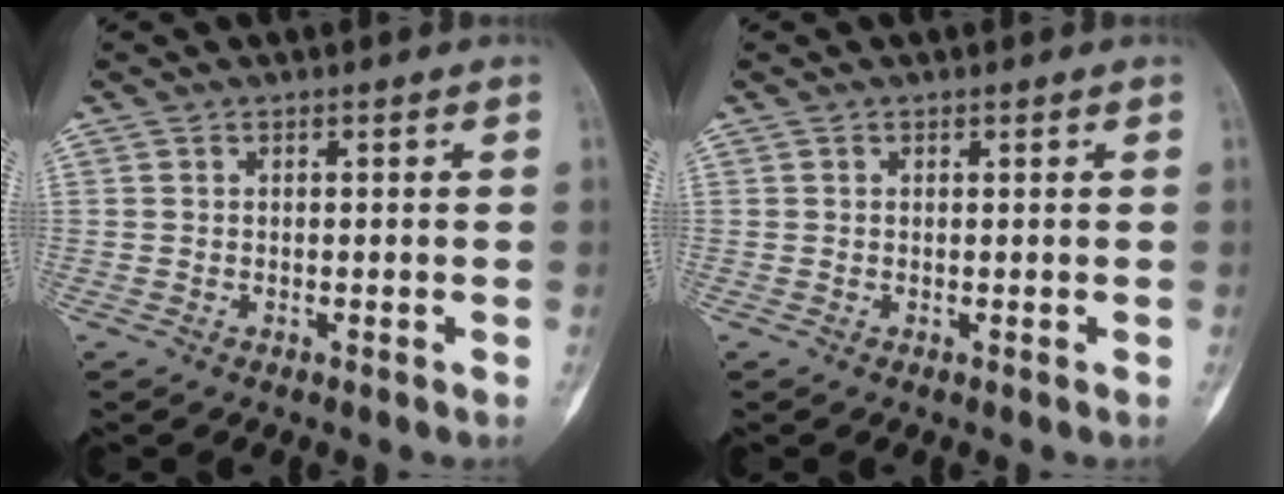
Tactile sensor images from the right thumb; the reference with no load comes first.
{"total": 0.0}